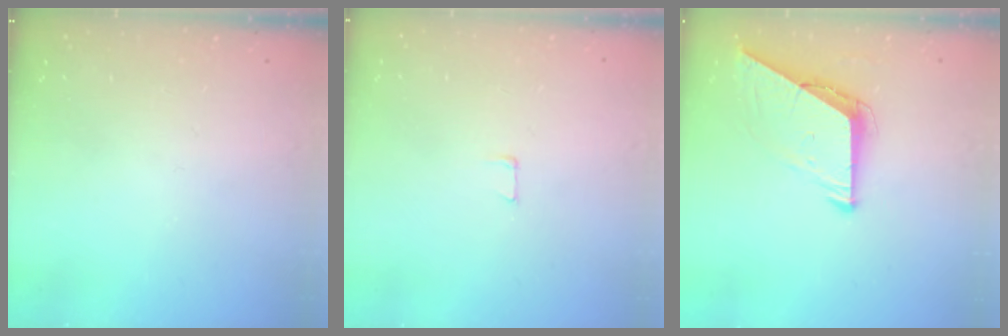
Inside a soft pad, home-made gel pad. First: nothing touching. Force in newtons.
{"total": 4.3, "press": 4.3, "slide": 0.4}
{"total": 7.1, "press": 7.1, "slide": 0.5}